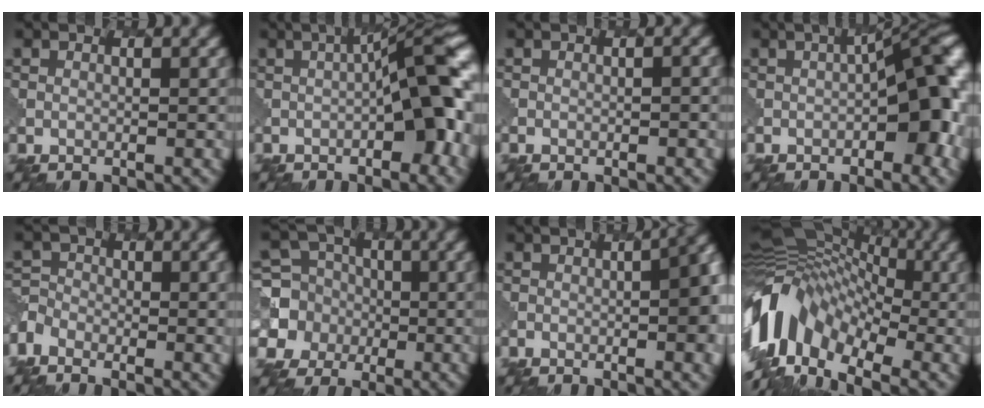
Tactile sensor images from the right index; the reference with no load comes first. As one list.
[{"total": 8.9, "force": [-1.4, 2.2, 8.5], "torque": [-0.102, 0.014, -0.022]}, {"total": 1.2, "force": [-0.7, 0.4, 0.9], "torque": [-0.004, 0.003, -0.004]}, {"total": 7.8, "force": [-1.7, 2.6, 7.1], "torque": [-0.075, 0.014, -0.025]}, {"total": 4.8, "force": [-2.6, 2.9, 2.8], "torque": [-0.054, -0.010, -0.045]}, {"total": 6.5, "force": [-0.7, 6.3, 1.4], "torque": [-0.037, 0.009, -0.038]}, {"total": 8.9, "force": [-1.2, 3.4, 8.1], "torque": [-0.056, 0.009, -0.026]}, {"total": 12.5, "force": [-2.4, 8.5, 8.8], "torque": [-0.181, 0.026, -0.065]}]